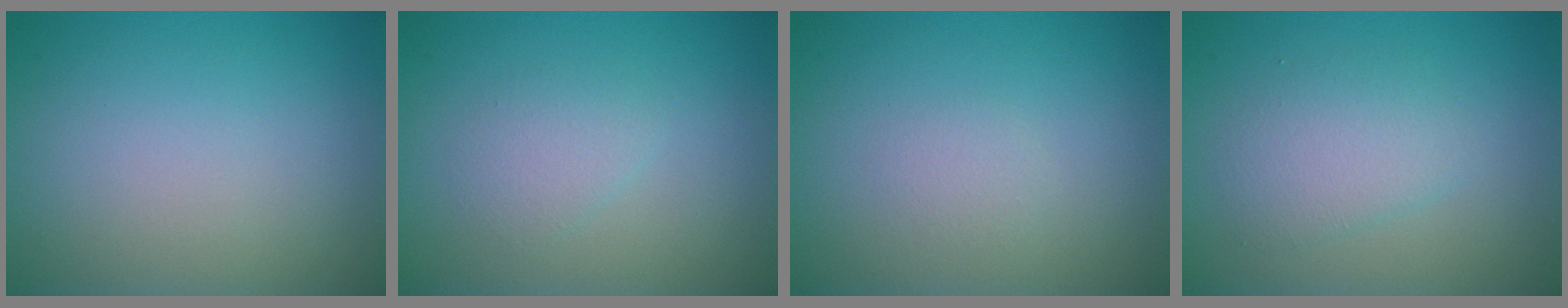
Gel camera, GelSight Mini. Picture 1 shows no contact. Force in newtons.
{"total": 1.6, "press": 1.6, "slide": 0.1}
{"total": 0.9, "press": 0.9, "slide": 0.0}
{"total": 2.7, "press": 2.7, "slide": 0.1}